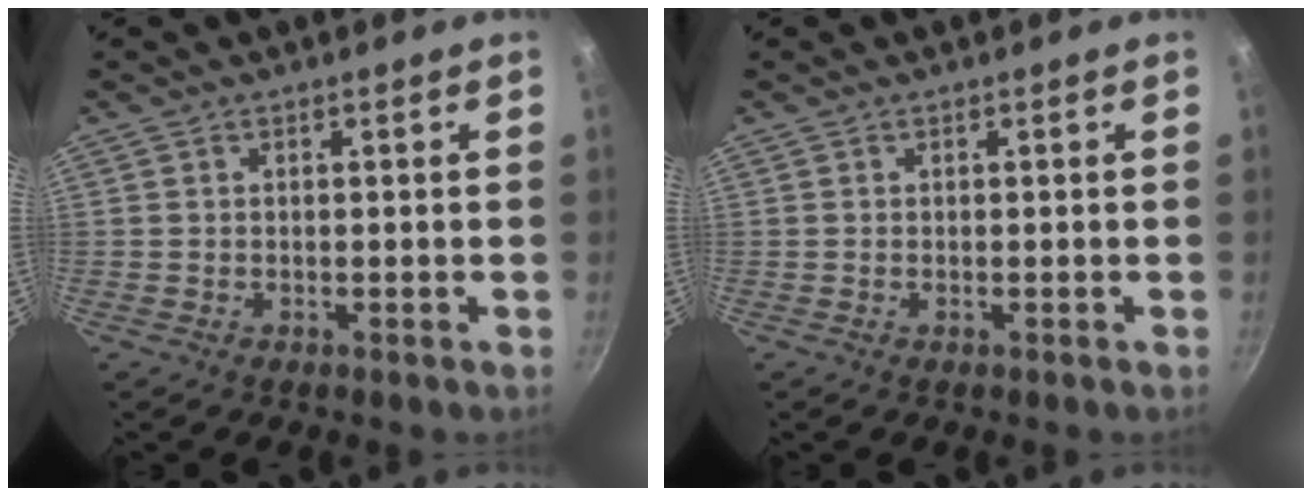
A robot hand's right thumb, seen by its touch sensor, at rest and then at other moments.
{"total": 0.0}